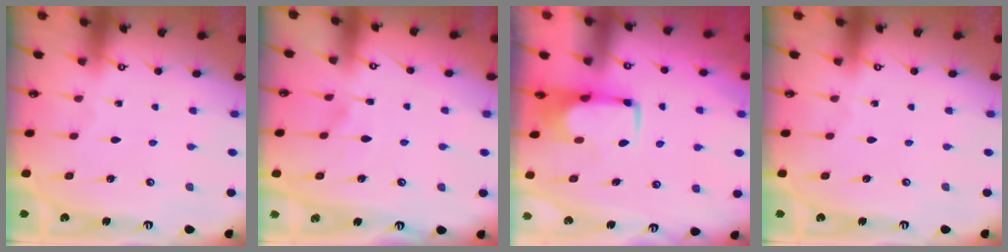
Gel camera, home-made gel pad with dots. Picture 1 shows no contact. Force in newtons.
{"total": 4.9, "press": 4.9, "slide": 0.5}
{"total": 0.6, "press": 0.6, "slide": 0.2}
{"total": 0.0}